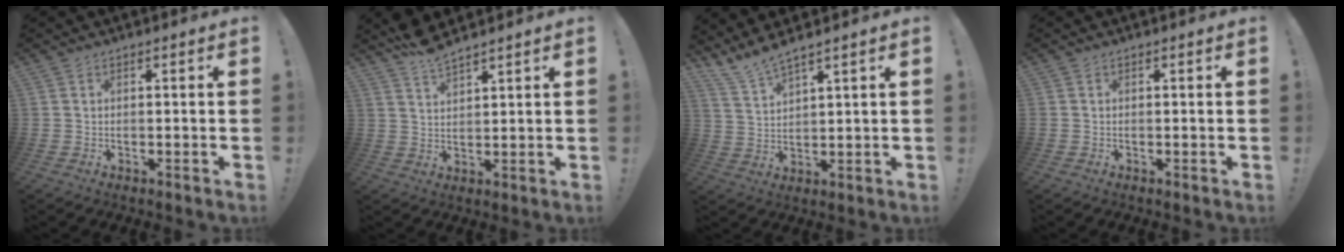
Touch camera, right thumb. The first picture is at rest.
{"total": 5.5, "force": [4.8, 1.2, 2.3], "torque": [-0.040, -0.029, 0.087]}
{"total": 6.1, "force": [5.6, 0.1, 2.4], "torque": [-0.066, -0.030, 0.105]}
{"total": 0.0}